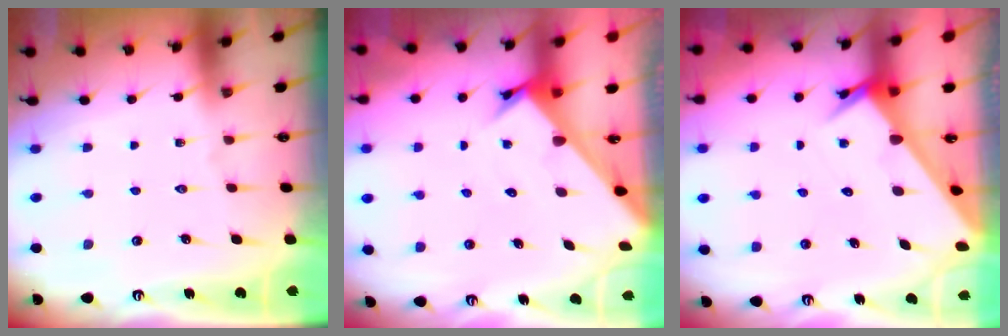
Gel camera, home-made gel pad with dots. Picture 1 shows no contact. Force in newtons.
{"total": 2.8, "press": 2.8, "slide": 0.1}
{"total": 3.8, "press": 3.8, "slide": 0.1}